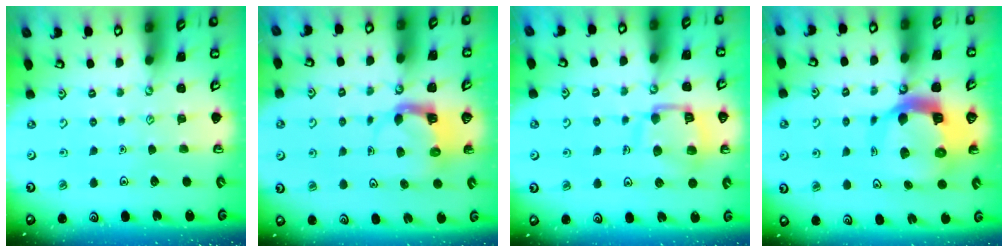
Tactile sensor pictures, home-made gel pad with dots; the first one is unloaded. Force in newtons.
{"total": 4.7, "press": 4.7, "slide": 0.2}
{"total": 12.1, "press": 12.0, "slide": 1.3}
{"total": 14.4, "press": 14.3, "slide": 1.6}